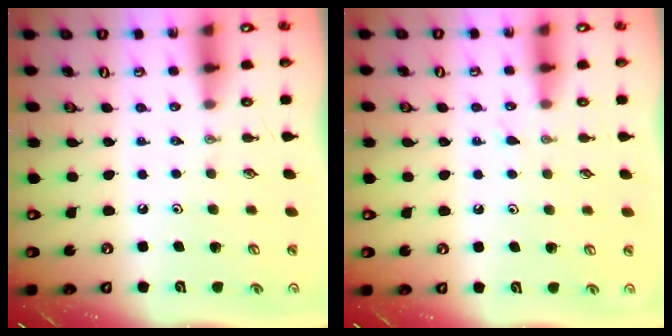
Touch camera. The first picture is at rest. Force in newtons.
{"total": 4.4, "press": 4.4, "slide": 0.6}